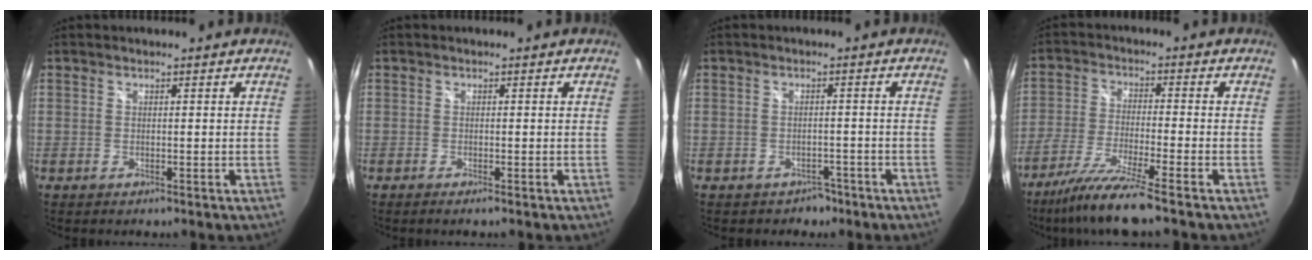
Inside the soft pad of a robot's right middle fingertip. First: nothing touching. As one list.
[{"total": 1.1, "force": [-0.8, -0.2, 0.7], "torque": [-0.013, -0.004, -0.016]}, {"total": 3.0, "force": [-2.1, 2.1, 0.4], "torque": [-0.008, 0.007, -0.025]}, {"total": 10.5, "force": [-8.4, -0.7, 6.3], "torque": [-0.137, -0.027, -0.153]}]